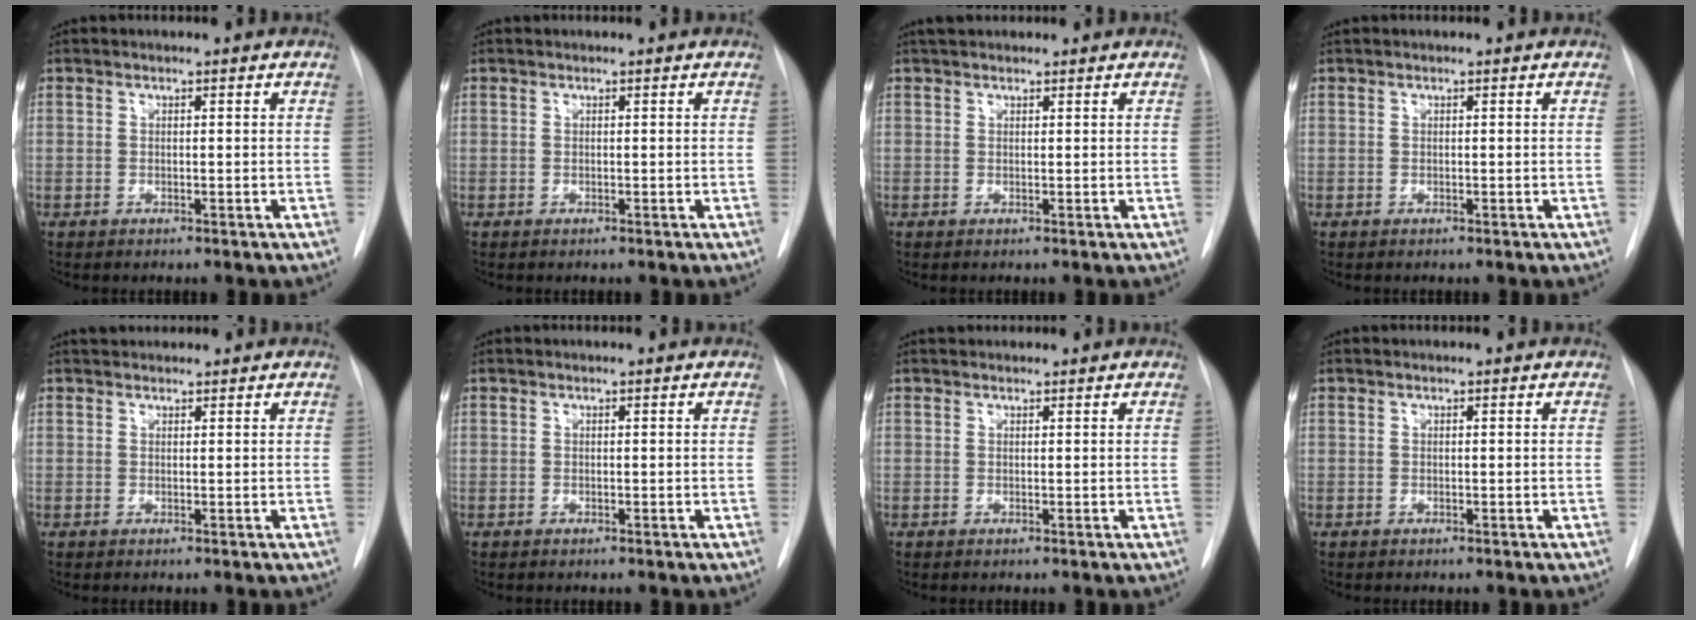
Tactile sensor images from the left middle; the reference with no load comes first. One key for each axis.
{"total": 0.0}
{"total": 2.7, "fx": 2.4, "fy": 1.0, "fz": 0.9, "tx": -0.009, "ty": 0.028, "tz": 0.037}
{"total": 0.0}
{"total": 2.9, "fx": 2.7, "fy": 0.9, "fz": 0.7, "tx": -0.005, "ty": 0.032, "tz": 0.042}
{"total": 0.0}
{"total": 2.1, "fx": 2.0, "fy": 0.6, "fz": 0.4, "tx": -0.002, "ty": 0.029, "tz": 0.030}
{"total": 0.0}